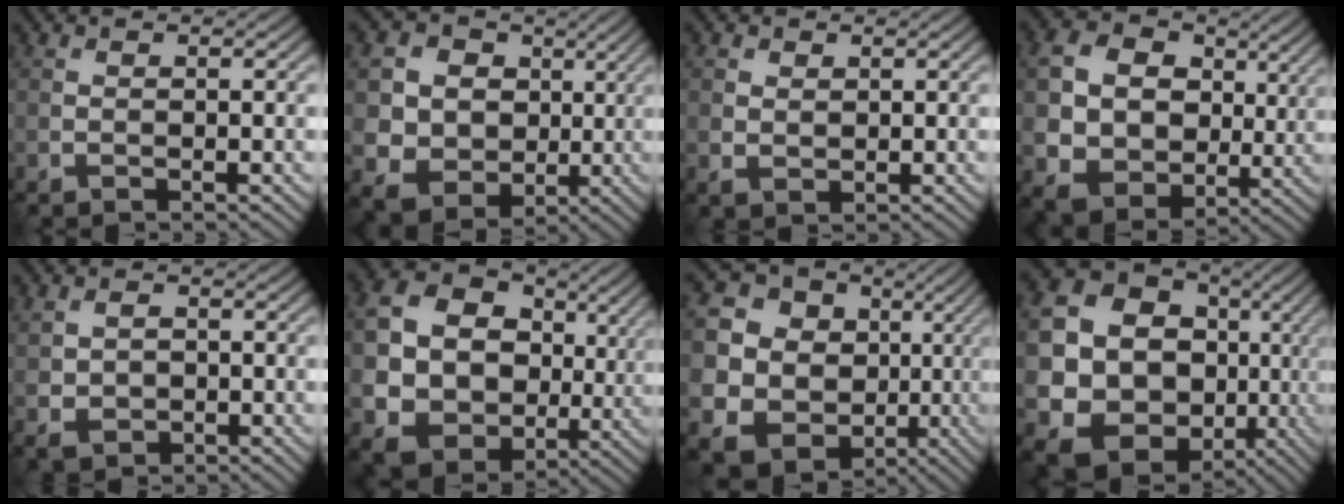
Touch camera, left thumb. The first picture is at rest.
{"total": 11.3, "force": [2.2, 10.2, 4.4], "torque": [-0.158, 0.012, 0.037]}
{"total": 1.7, "force": [0.7, 1.4, 0.7], "torque": [-0.015, -0.004, 0.015]}
{"total": 13.4, "force": [2.6, 10.9, 7.3], "torque": [-0.209, -0.001, 0.060]}
{"total": 3.0, "force": [-0.1, 2.3, 1.8], "torque": [-0.040, -0.004, 0.001]}
{"total": 16.1, "force": [2.0, 13.4, 8.7], "torque": [-0.237, -0.006, 0.055]}
{"total": 17.1, "force": [0.5, 15.7, 6.6], "torque": [-0.192, 0.005, 0.014]}
{"total": 20.0, "force": [-0.9, 17.7, 9.2], "torque": [-0.218, -0.031, -0.006]}